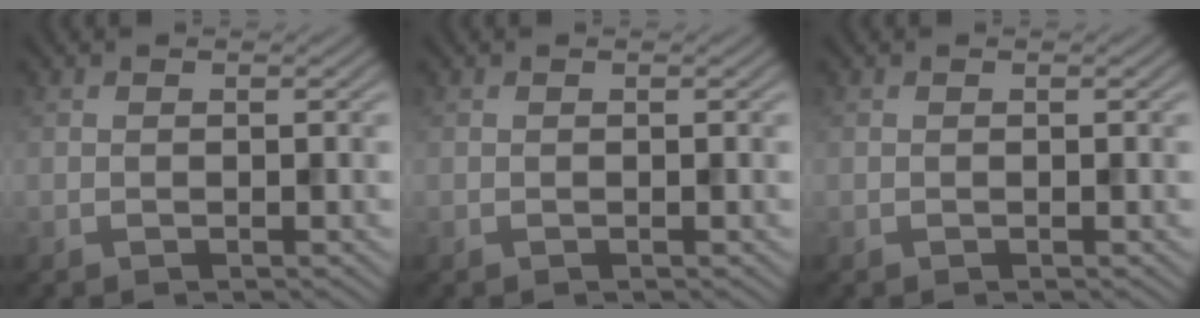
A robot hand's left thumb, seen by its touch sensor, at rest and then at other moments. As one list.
[{"total": 0.0}, {"total": 0.0}]